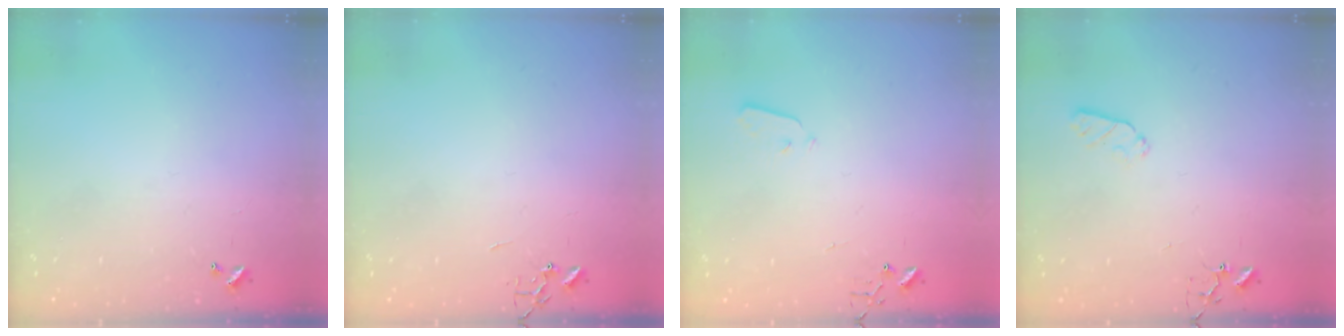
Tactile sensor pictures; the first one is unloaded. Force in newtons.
{"total": 0.0}
{"total": 2.9, "press": 2.9, "slide": 0.4}
{"total": 5.0, "press": 4.9, "slide": 0.7}